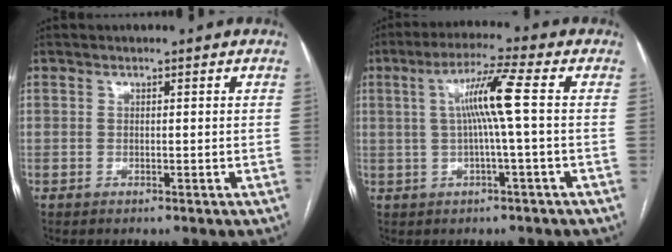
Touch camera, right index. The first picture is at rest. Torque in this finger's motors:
{"motor_torque": [0.95, 0.31, 0.26, 0.15]}